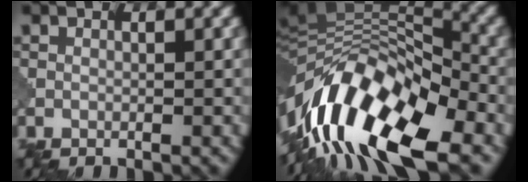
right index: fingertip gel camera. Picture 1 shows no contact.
{"total": 15.3, "force": [-7.0, 6.1, 12.2], "torque": [-0.218, 0.029, -0.139]}